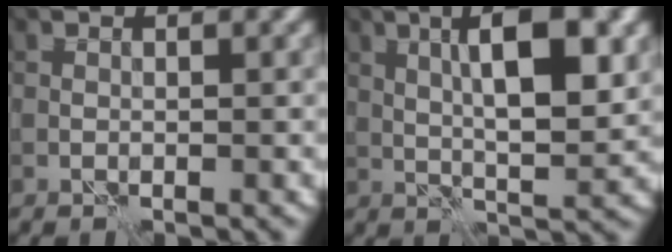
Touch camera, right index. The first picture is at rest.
{"total": 7.9, "force": [2.1, 2.2, 7.3], "torque": [-0.116, 0.003, 0.034]}